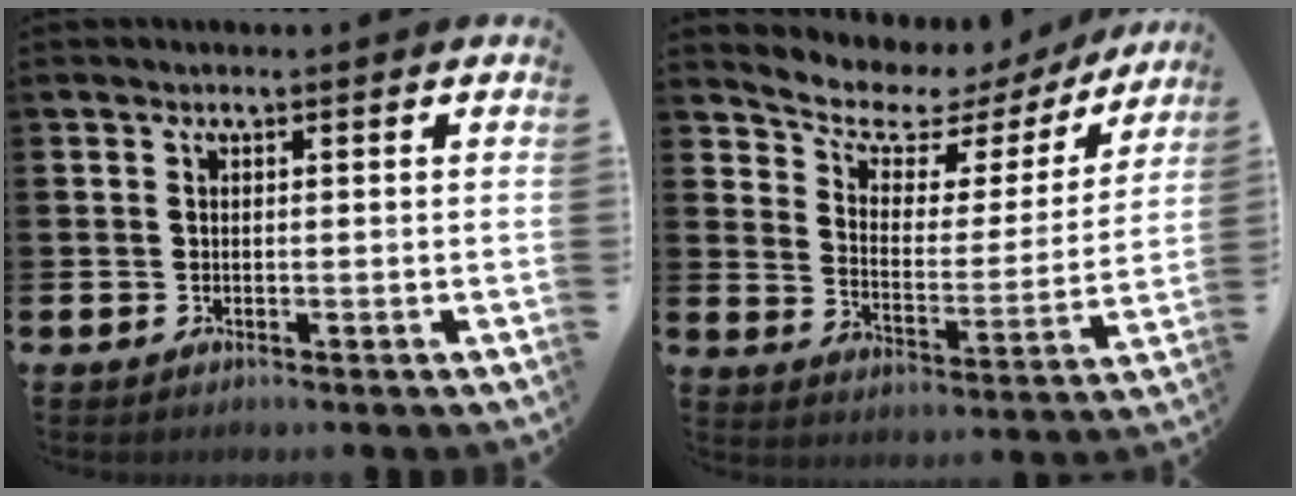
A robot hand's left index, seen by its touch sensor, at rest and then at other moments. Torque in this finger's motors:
{"motor_torque": [0.99, -1.15, 0.43, 0.07]}